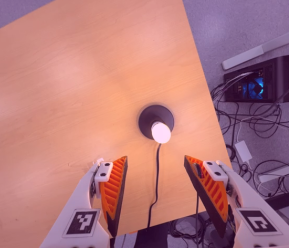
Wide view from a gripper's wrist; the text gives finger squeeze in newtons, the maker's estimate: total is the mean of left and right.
{"total": 0.0}